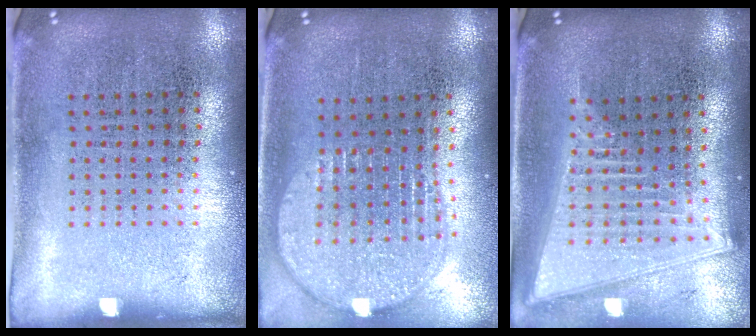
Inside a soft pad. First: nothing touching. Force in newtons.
{"total": 1.9, "press": 1.6, "slide": 1.0}
{"total": 2.1, "press": 1.7, "slide": 1.2}